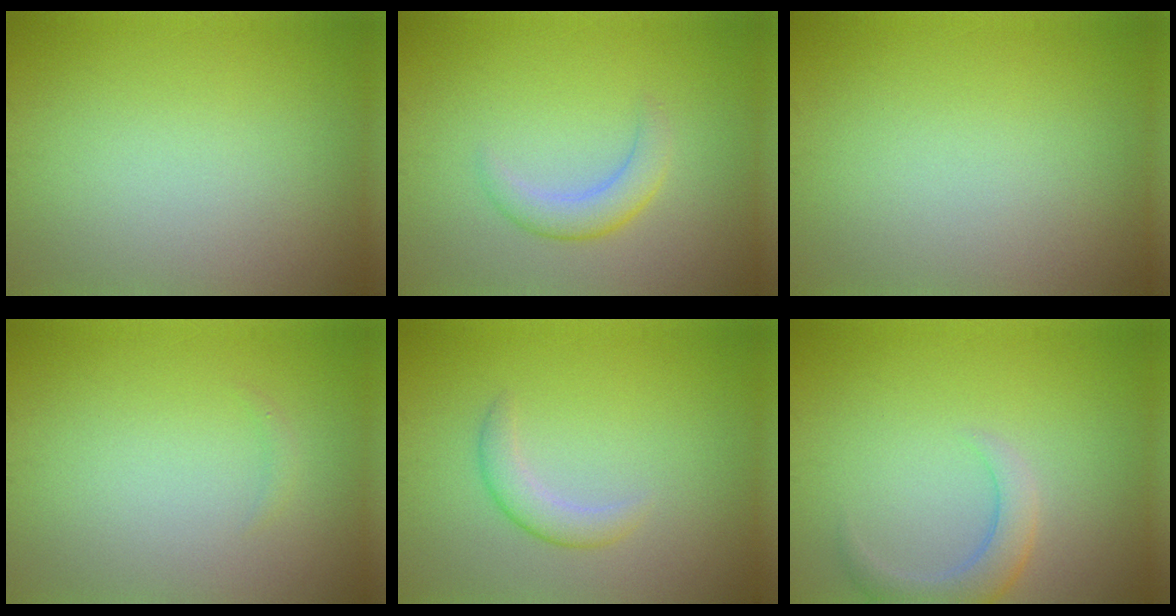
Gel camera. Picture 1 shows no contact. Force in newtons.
{"total": 2.6, "press": 2.5, "slide": 0.3}
{"total": 0.0}
{"total": 0.5, "press": 0.5, "slide": 0.1}
{"total": 2.1, "press": 2.1, "slide": 0.0}
{"total": 3.0, "press": 3.0, "slide": 0.3}